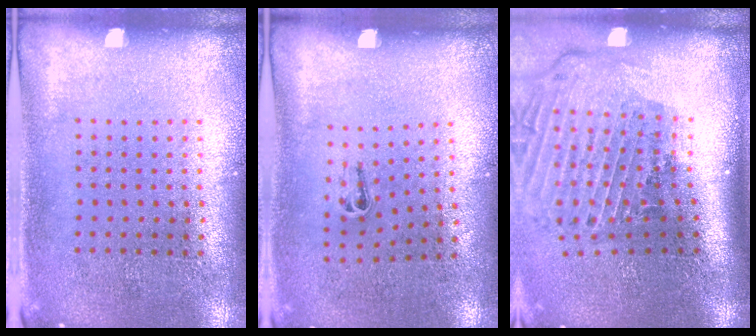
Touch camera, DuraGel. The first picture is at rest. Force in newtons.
{"total": 0.5, "press": 0.2, "slide": 0.5}
{"total": 3.0, "press": 2.1, "slide": 2.2}